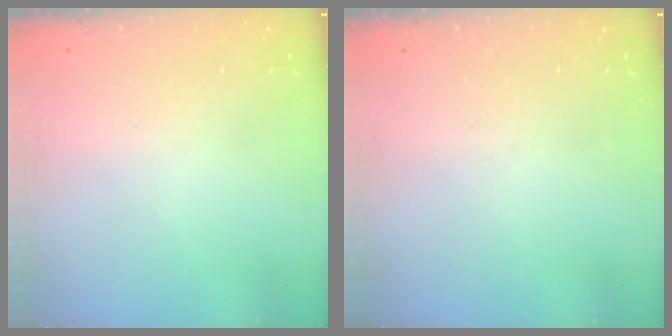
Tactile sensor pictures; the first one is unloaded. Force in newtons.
{"total": 0.0}